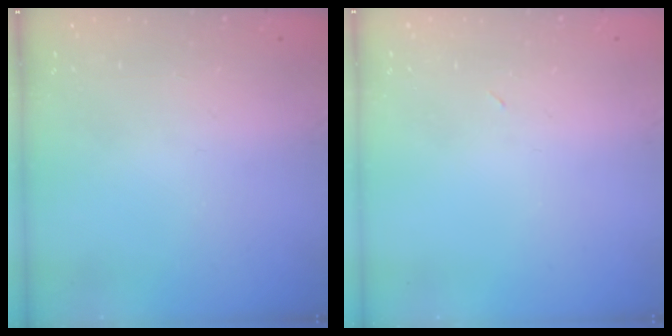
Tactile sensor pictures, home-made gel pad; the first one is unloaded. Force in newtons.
{"total": 2.9, "press": 2.9, "slide": 0.7}